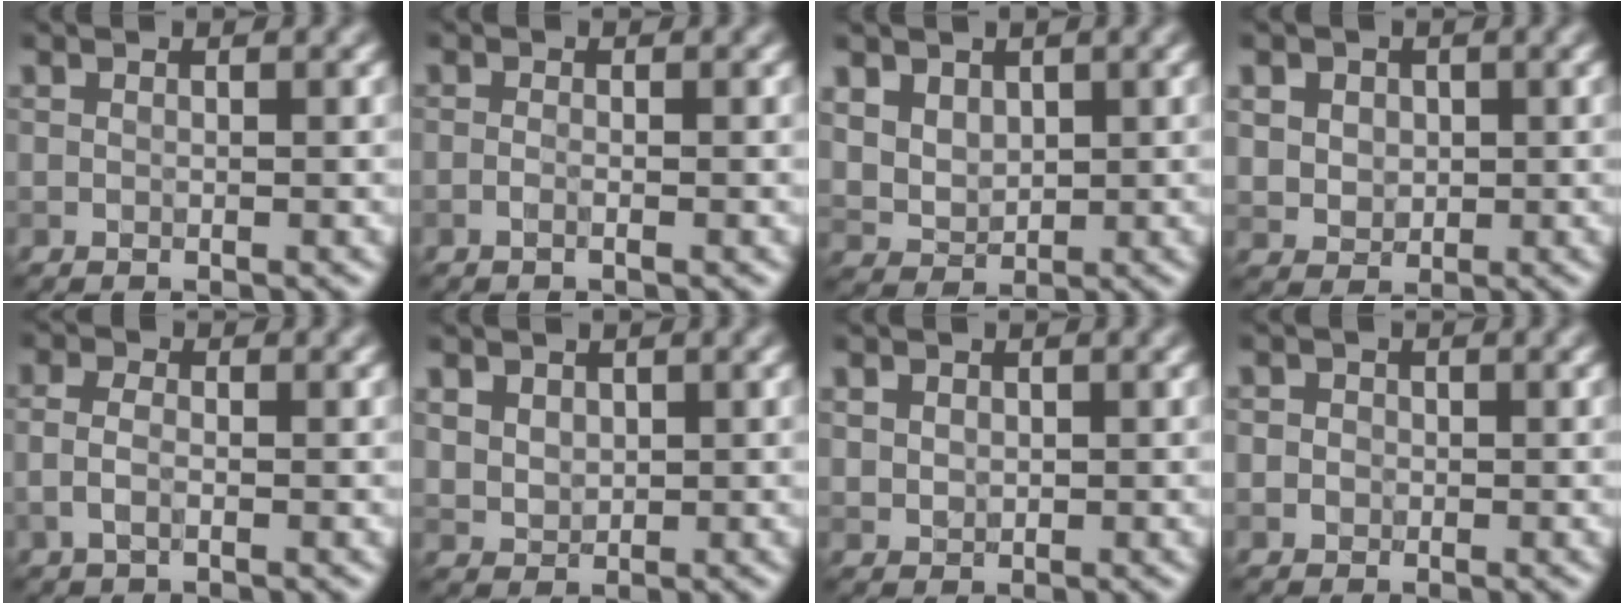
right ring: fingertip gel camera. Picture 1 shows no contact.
{"total": 0.8, "force": [-0.4, 0.2, 0.7], "torque": [-0.011, -0.003, -0.009]}
{"total": 4.3, "force": [2.1, 3.1, 2.0], "torque": [-0.064, 0.003, 0.055]}
{"total": 4.3, "force": [1.7, 3.4, 1.9], "torque": [-0.048, 0.011, 0.029]}
{"total": 1.9, "force": [-0.4, 1.0, 1.5], "torque": [-0.037, 0.001, -0.014]}
{"total": 2.1, "force": [1.1, 1.6, 0.8], "torque": [-0.024, -0.005, 0.030]}
{"total": 1.5, "force": [0.5, 1.3, 0.6], "torque": [-0.012, -0.003, 0.016]}
{"total": 1.7, "force": [0.2, 1.6, 0.7], "torque": [0.004, 0.009, -0.009]}